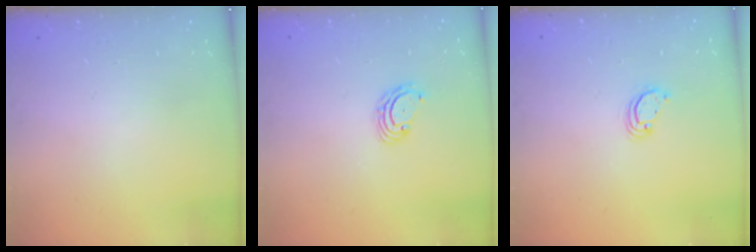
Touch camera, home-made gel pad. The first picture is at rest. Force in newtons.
{"total": 2.8, "press": 2.8, "slide": 0.3}
{"total": 3.2, "press": 3.1, "slide": 0.3}